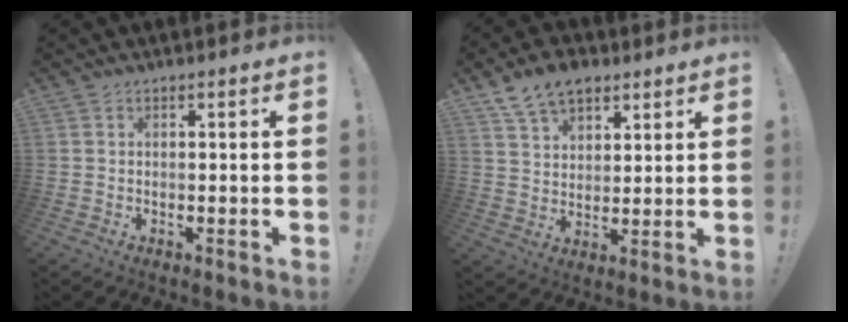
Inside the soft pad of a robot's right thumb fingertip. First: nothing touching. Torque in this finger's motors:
{"motor_torque": [1.10, 1.30, 0.10, 0.00, 0.01]}